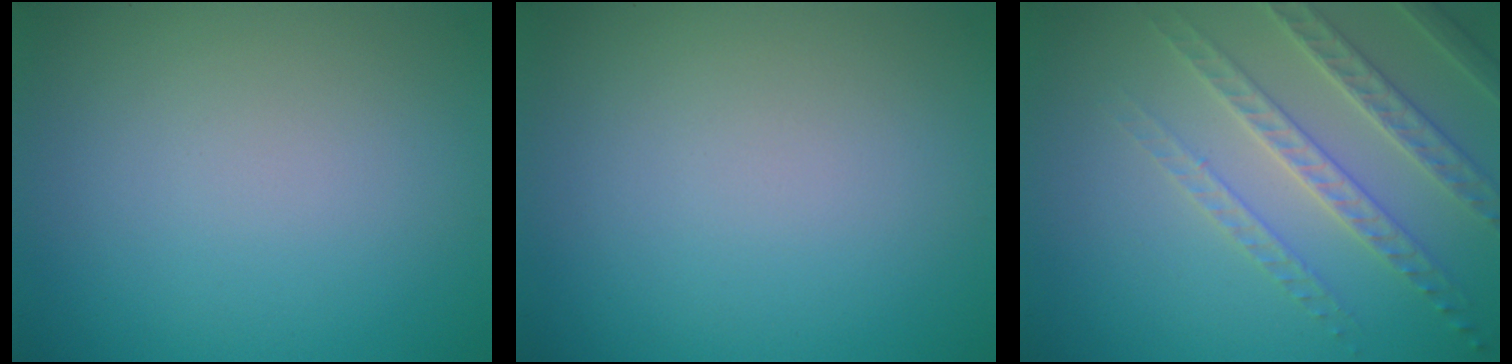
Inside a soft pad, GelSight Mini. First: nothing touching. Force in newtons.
{"total": 0.0}
{"total": 3.8, "press": 3.6, "slide": 1.0}